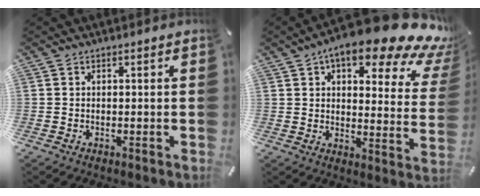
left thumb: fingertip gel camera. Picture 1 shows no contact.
{"total": 19.4, "force": [12.9, 6.3, 13.1], "torque": [-0.181, -0.086, 0.206]}